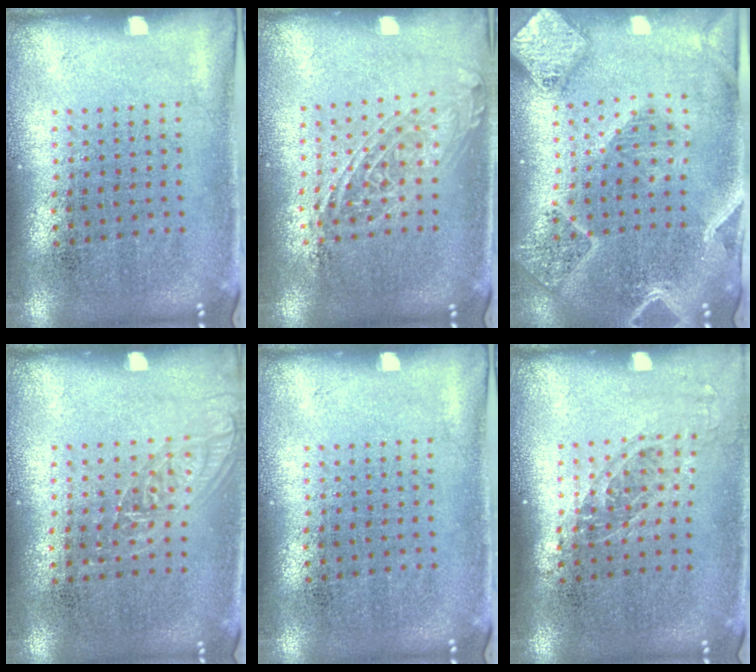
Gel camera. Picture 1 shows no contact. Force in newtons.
{"total": 1.6, "press": 1.3, "slide": 0.8}
{"total": 2.7, "press": 2.4, "slide": 1.2}
{"total": 1.1, "press": 1.1, "slide": 0.4}
{"total": 0.0}
{"total": 1.2, "press": 1.0, "slide": 0.7}